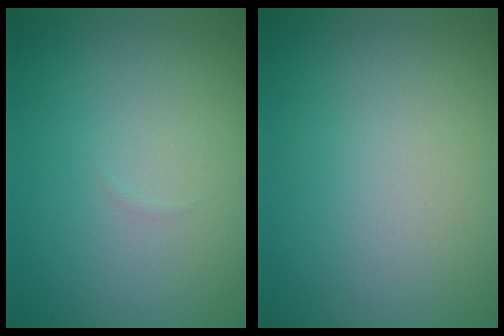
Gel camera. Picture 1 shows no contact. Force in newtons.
{"total": 0.0}